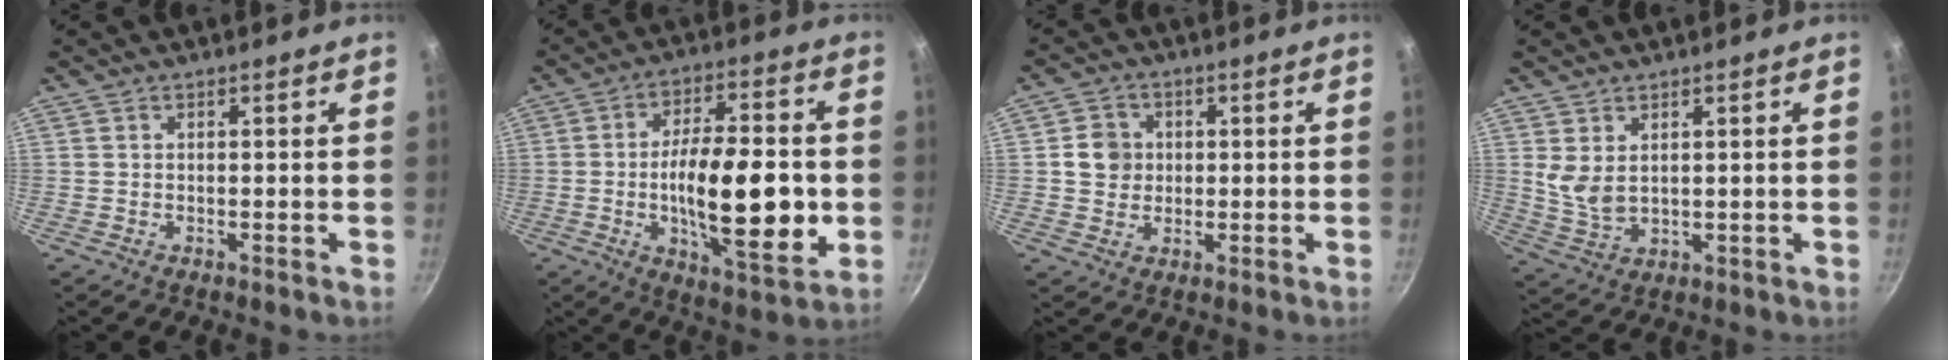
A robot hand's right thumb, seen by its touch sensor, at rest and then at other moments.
{"total": 19.4, "force": [-2.4, 7.1, 17.9], "torque": [-0.266, 0.004, -0.037]}
{"total": 5.4, "force": [0.5, 5.0, 2.0], "torque": [-0.005, 0.007, 0.002]}
{"total": 5.0, "force": [1.9, 2.9, 3.5], "torque": [-0.063, -0.024, 0.047]}